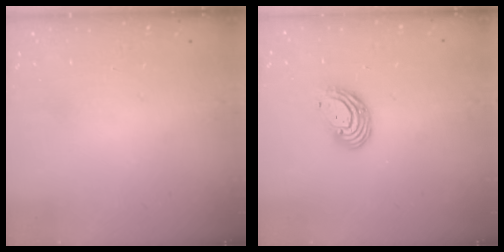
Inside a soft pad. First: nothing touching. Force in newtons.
{"total": 8.2, "press": 8.1, "slide": 1.3}